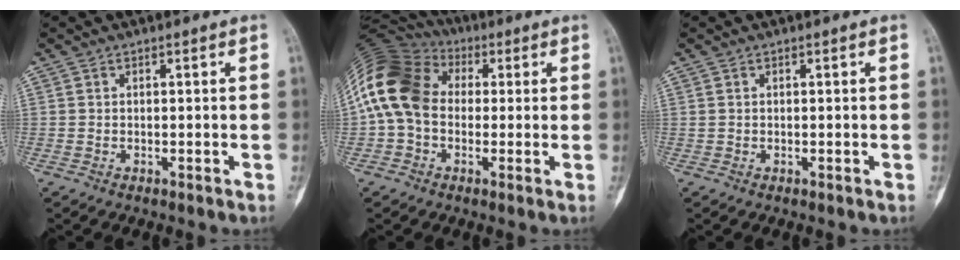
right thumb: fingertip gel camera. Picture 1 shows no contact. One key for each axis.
{"total": 16.2, "fx": 1.1, "fy": 12.3, "fz": 10.6, "tx": -0.207, "ty": 0.042, "tz": 0.011}
{"total": 0.0}